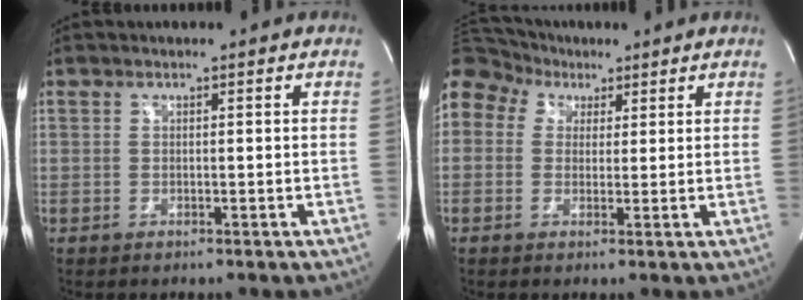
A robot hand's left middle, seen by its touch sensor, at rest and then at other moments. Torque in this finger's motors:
{"motor_torque": [2.14, 0.01, 1.05, 0.21]}